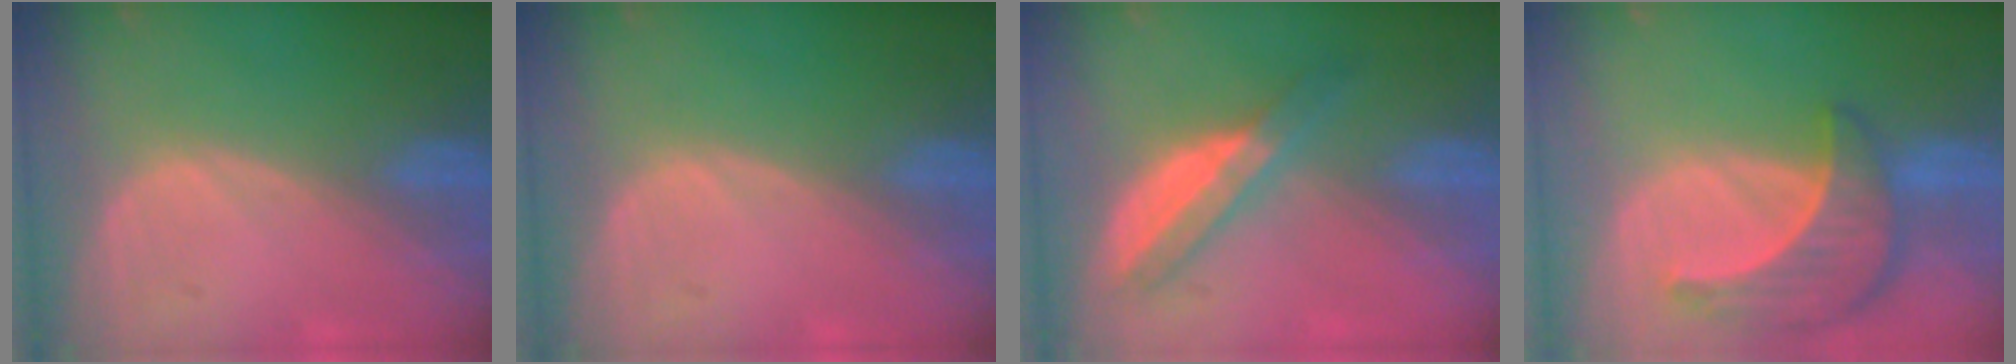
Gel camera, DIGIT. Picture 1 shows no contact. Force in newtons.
{"total": 0.0}
{"total": 6.3, "press": 5.4, "slide": 3.1}
{"total": 8.9, "press": 8.0, "slide": 3.7}